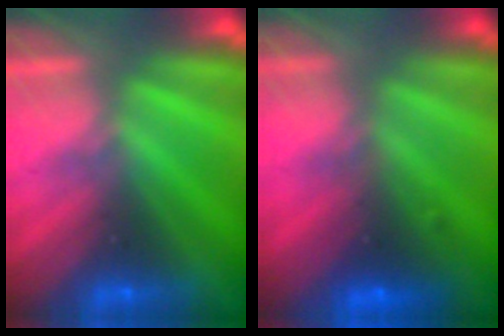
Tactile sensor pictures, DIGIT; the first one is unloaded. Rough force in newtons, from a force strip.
{"total": 6.9}